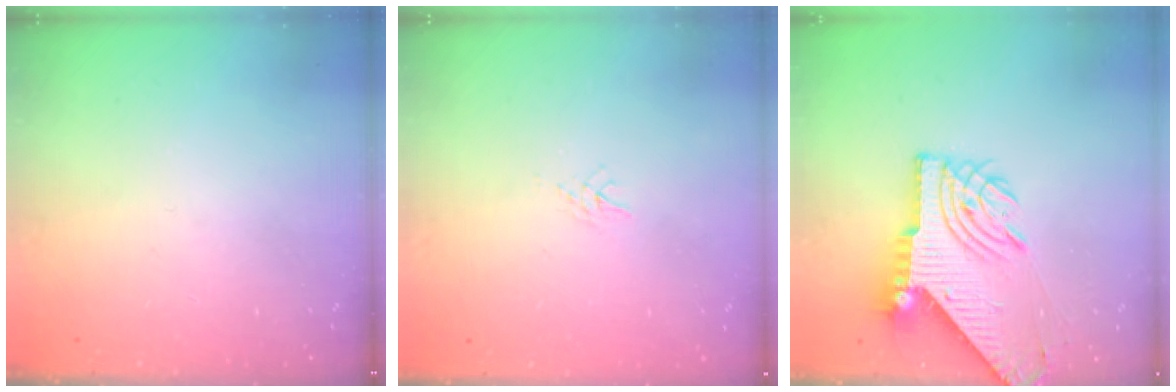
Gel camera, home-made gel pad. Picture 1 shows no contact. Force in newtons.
{"total": 3.3, "press": 3.3, "slide": 0.4}
{"total": 9.4, "press": 9.4, "slide": 1.1}